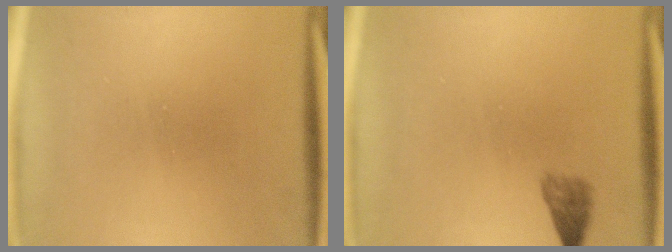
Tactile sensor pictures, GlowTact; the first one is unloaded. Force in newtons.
{"total": 2.4}